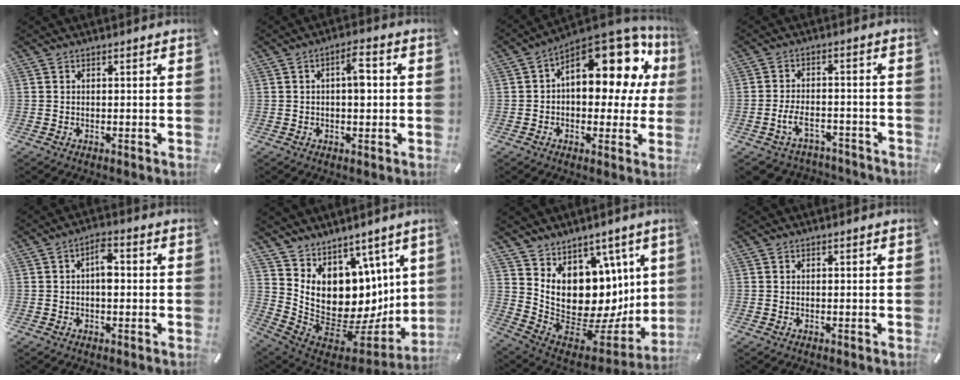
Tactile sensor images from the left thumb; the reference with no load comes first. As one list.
[{"total": 5.4, "force": [0.3, 2.5, 4.8], "torque": [-0.068, 0.006, -0.002]}, {"total": 20.7, "force": [8.0, 11.1, 15.5], "torque": [-0.193, -0.064, 0.135]}, {"total": 6.8, "force": [-3.2, 4.2, 4.2], "torque": [-0.092, 0.010, -0.060]}, {"total": 4.8, "force": [0.1, 2.4, 4.2], "torque": [-0.064, 0.008, -0.003]}, {"total": 12.3, "force": [3.5, 10.0, 6.3], "torque": [-0.118, -0.080, 0.073]}, {"total": 15.4, "force": [4.0, 12.3, 8.3], "torque": [-0.128, -0.075, 0.095]}, {"total": 0.0}]